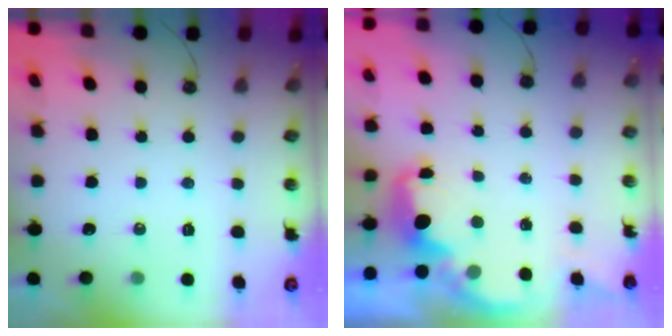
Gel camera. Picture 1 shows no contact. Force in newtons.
{"total": 2.4, "press": 2.2, "slide": 0.8}